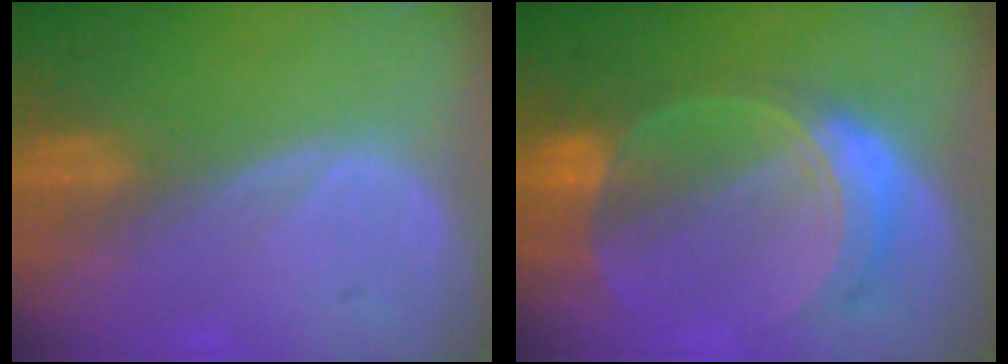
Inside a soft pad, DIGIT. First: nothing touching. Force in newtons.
{"total": 7.6, "press": 6.8, "slide": 3.4}